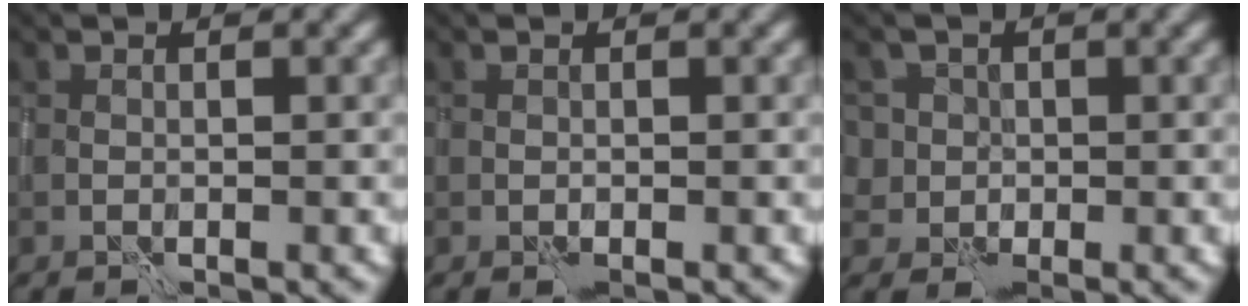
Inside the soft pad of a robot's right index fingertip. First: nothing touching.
{"total": 0.0}
{"total": 4.2, "force": [0.0, 4.0, 1.2], "torque": [0.009, 0.023, -0.035]}